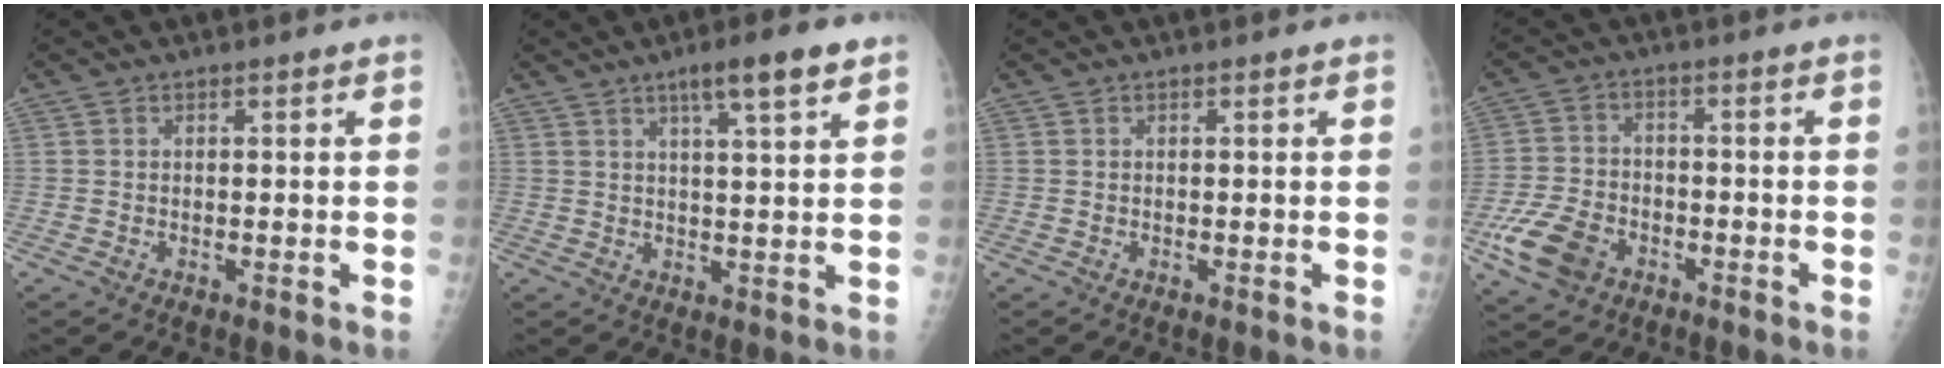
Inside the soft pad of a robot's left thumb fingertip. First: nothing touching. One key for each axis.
{"total": 7.6, "fx": 4.6, "fy": 1.0, "fz": 6.0, "tx": -0.092, "ty": -0.016, "tz": 0.071}
{"total": 0.0}
{"total": 9.5, "fx": -4.4, "fy": 6.7, "fz": 5.1, "tx": -0.097, "ty": 0.014, "tz": -0.078}